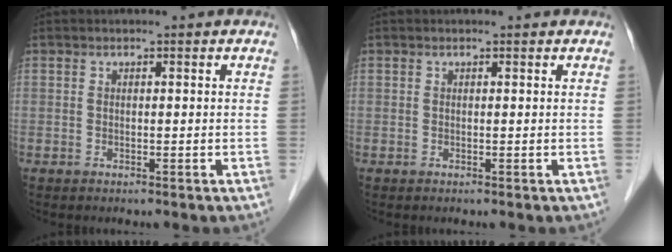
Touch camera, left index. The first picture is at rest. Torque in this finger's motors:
{"motor_torque": [-0.19, -0.20, 0.00, 0.00]}